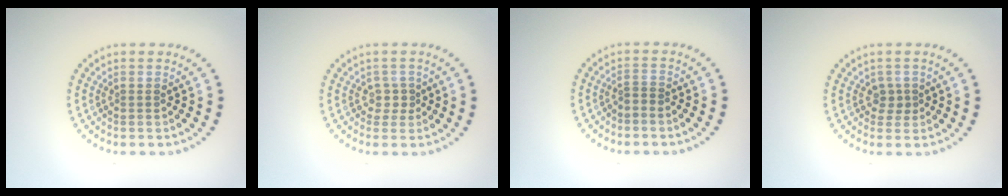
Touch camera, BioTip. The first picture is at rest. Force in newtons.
{"total": 1.4, "press": 1.0, "slide": 0.9}
{"total": 0.6, "press": 0.4, "slide": 0.5}
{"total": 1.3, "press": 1.0, "slide": 0.8}